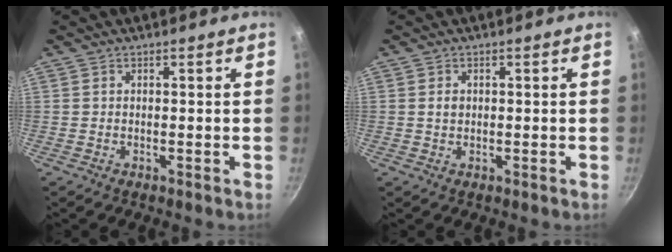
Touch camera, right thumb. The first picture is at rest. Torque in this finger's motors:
{"motor_torque": [0.48, 0.75, 0.48, 0.13, 0.11]}